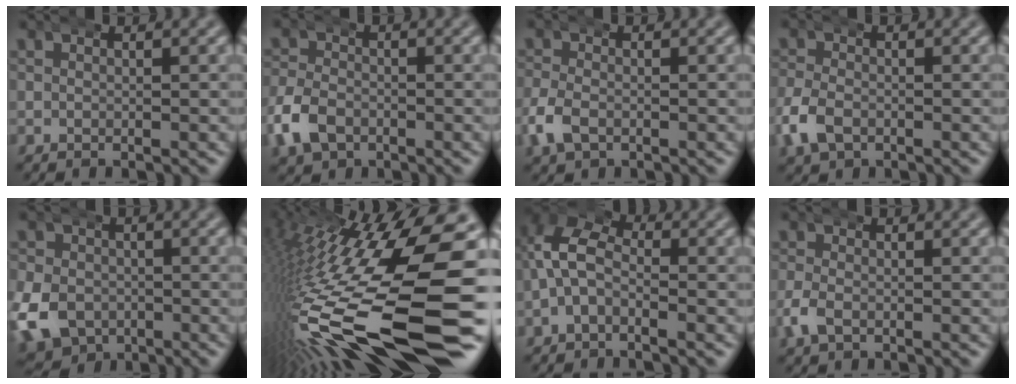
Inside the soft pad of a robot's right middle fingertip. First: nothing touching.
{"total": 3.9, "force": [-1.6, 3.0, 1.9], "torque": [-0.053, -0.002, -0.030]}
{"total": 2.8, "force": [-1.1, 2.1, 1.6], "torque": [-0.048, -0.002, -0.019]}
{"total": 3.2, "force": [-1.3, 2.4, 1.7], "torque": [-0.052, -0.001, -0.022]}
{"total": 6.5, "force": [-2.7, 5.4, 2.4], "torque": [-0.055, -0.027, -0.042]}
{"total": 22.8, "force": [-2.8, 11.1, 19.7], "torque": [-0.368, -0.044, -0.010]}
{"total": 6.1, "force": [0.6, 4.6, 3.9], "torque": [-0.070, 0.011, -0.013]}
{"total": 2.1, "force": [-0.9, 1.5, 1.2], "torque": [-0.036, 0.000, -0.018]}